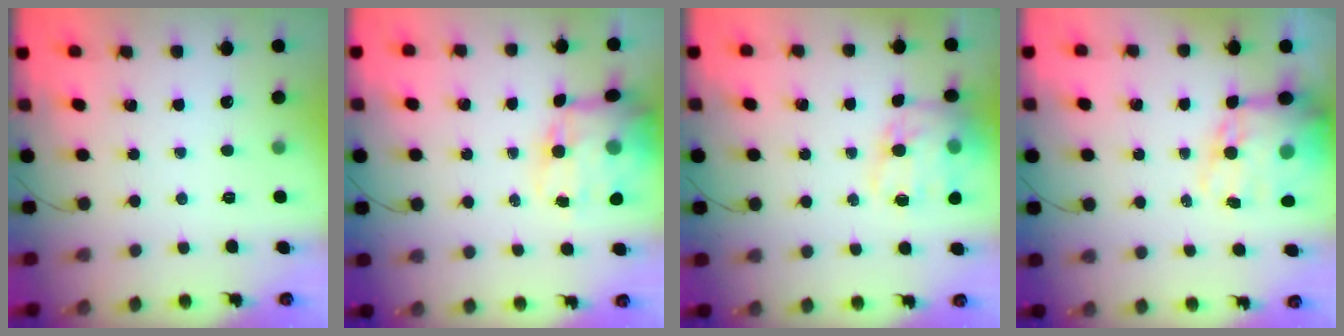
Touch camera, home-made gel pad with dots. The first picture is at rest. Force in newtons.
{"total": 14.3, "press": 13.9, "slide": 3.5}
{"total": 13.4, "press": 13.2, "slide": 2.7}
{"total": 15.5, "press": 15.1, "slide": 3.6}